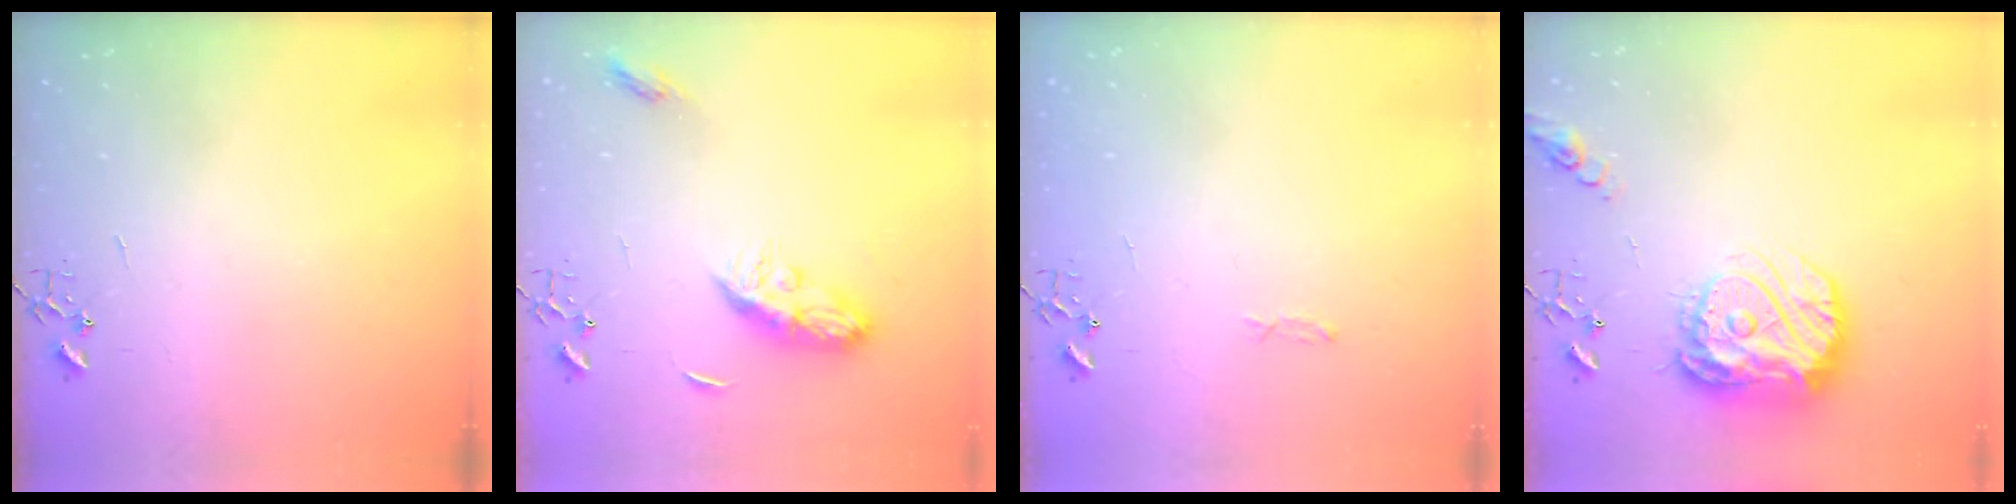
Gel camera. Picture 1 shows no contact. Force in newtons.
{"total": 9.3, "press": 9.3, "slide": 0.3}
{"total": 3.3, "press": 3.3, "slide": 0.5}
{"total": 18.2, "press": 18.1, "slide": 1.7}